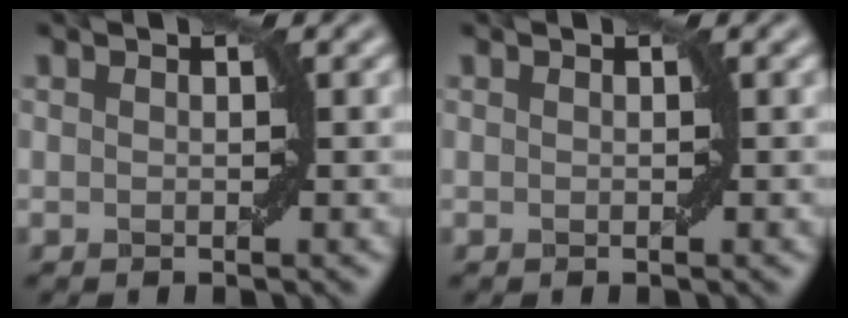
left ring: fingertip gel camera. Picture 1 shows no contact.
{"total": 0.0}